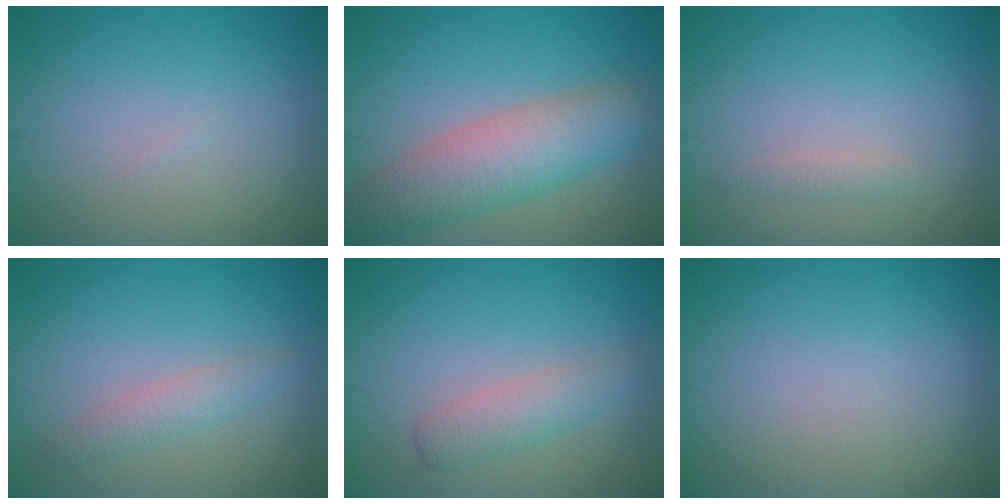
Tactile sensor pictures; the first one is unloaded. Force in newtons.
{"total": 6.4, "press": 6.4, "slide": 0.4}
{"total": 0.9, "press": 0.9, "slide": 0.0}
{"total": 1.8, "press": 1.8, "slide": 0.0}
{"total": 2.5, "press": 2.5, "slide": 0.0}
{"total": 0.0}